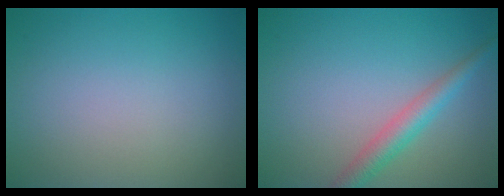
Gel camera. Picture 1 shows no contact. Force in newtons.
{"total": 2.9, "press": 2.9, "slide": 0.1}